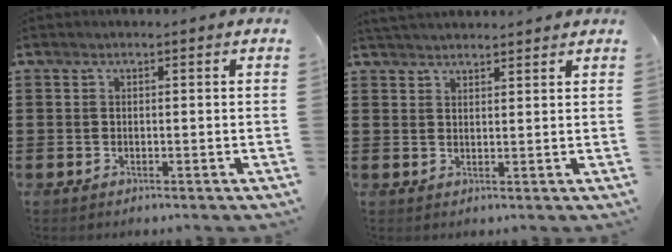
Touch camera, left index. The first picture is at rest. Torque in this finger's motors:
{"motor_torque": [0.06, -0.05, 0.38, 0.10]}